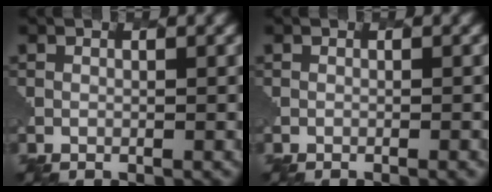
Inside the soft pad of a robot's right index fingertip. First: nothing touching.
{"total": 1.4, "force": [-0.5, 0.5, 1.2], "torque": [-0.002, 0.005, -0.002]}